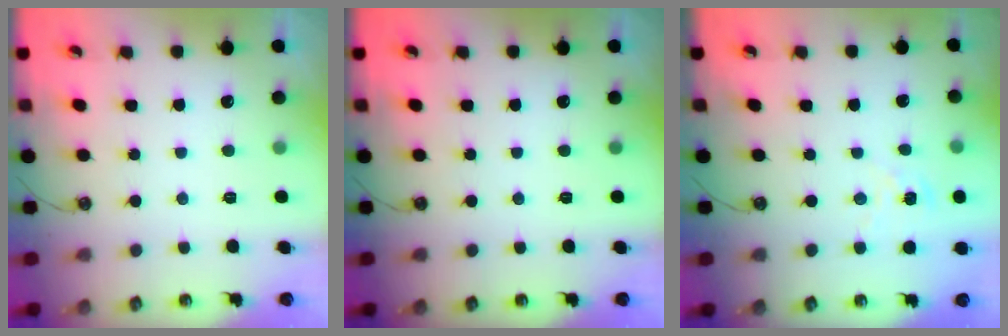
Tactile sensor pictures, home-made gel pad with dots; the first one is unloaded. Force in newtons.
{"total": 0.0}
{"total": 1.9, "press": 1.9, "slide": 0.2}